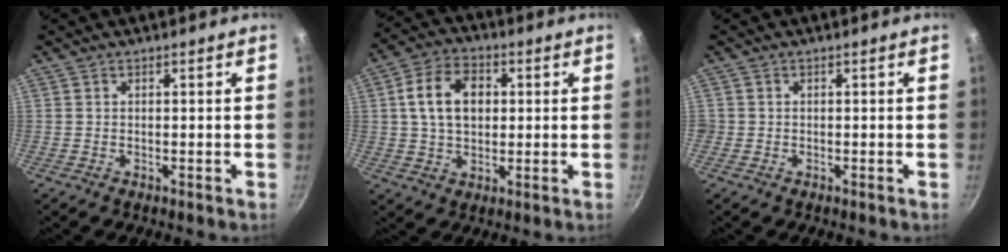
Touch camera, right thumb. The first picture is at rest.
{"total": 11.1, "force": [1.9, 7.8, 7.6], "torque": [-0.115, 0.016, 0.027]}
{"total": 0.7, "force": [-0.2, 0.7, 0.0], "torque": [0.001, 0.001, -0.005]}